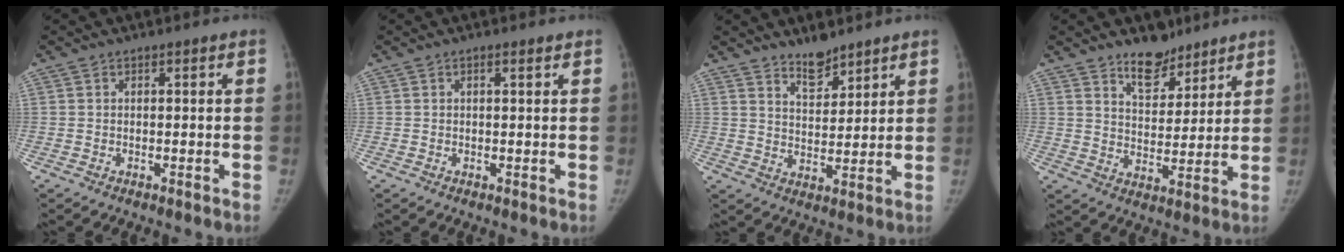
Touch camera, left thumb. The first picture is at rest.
{"total": 1.0, "force": [0.6, 0.2, 0.8], "torque": [-0.014, -0.001, 0.010]}
{"total": 6.1, "force": [5.1, 2.2, 2.5], "torque": [-0.022, -0.044, 0.093]}
{"total": 8.7, "force": [6.7, 4.4, 3.5], "torque": [-0.026, -0.049, 0.113]}